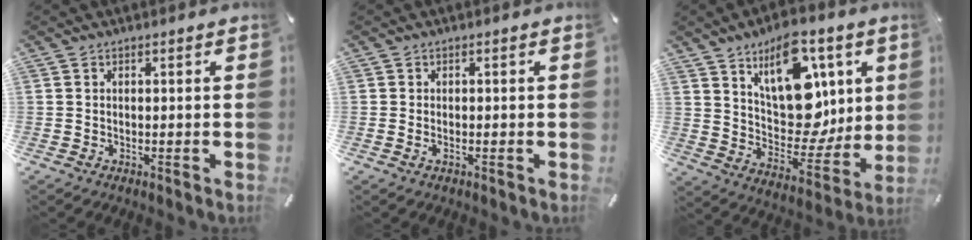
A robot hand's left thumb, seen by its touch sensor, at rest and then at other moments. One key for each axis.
{"total": 0.9, "fx": -0.3, "fy": 0.4, "fz": 0.8, "tx": -0.016, "ty": -0.001, "tz": -0.005}
{"total": 18.7, "fx": 8.0, "fy": 11.6, "fz": 12.2, "tx": -0.162, "ty": -0.048, "tz": 0.146}